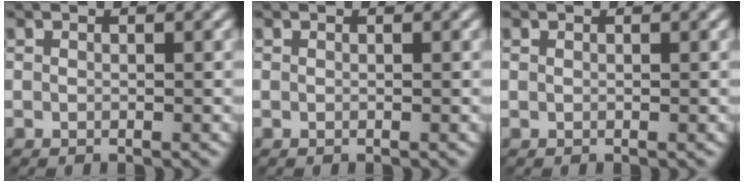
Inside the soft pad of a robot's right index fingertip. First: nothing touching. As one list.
[{"total": 0.0}, {"total": 0.0}]